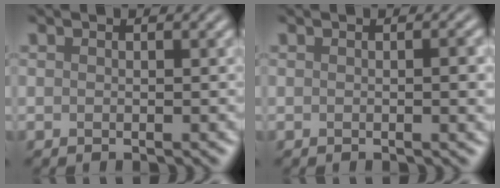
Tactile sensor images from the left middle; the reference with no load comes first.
{"total": 1.3, "force": [0.0, 0.2, 1.3], "torque": [-0.019, -0.001, 0.000]}